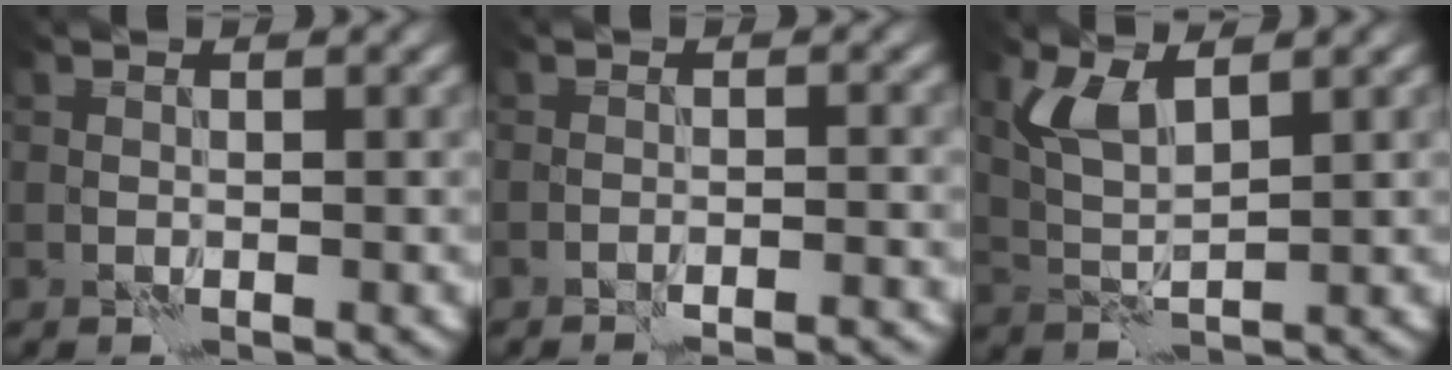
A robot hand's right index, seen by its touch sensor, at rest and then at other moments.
{"total": 4.0, "force": [-3.8, 0.3, 1.2], "torque": [-0.016, 0.016, -0.049]}
{"total": 3.9, "force": [2.1, 1.3, 3.0], "torque": [-0.076, -0.001, 0.044]}